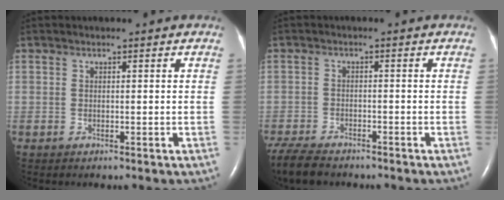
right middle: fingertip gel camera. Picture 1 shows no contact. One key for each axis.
{"total": 7.2, "fx": -6.2, "fy": 1.9, "fz": 3.3, "tx": -0.062, "ty": -0.019, "tz": -0.105}